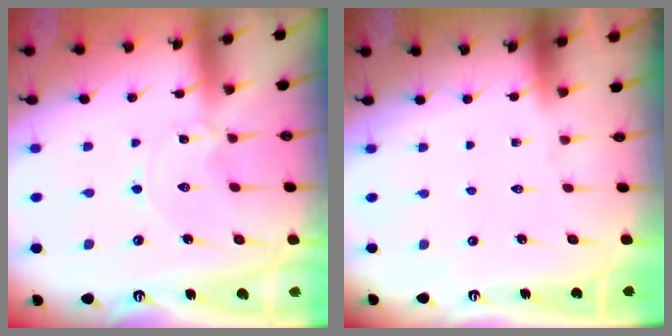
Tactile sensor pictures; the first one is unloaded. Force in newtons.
{"total": 0.0}